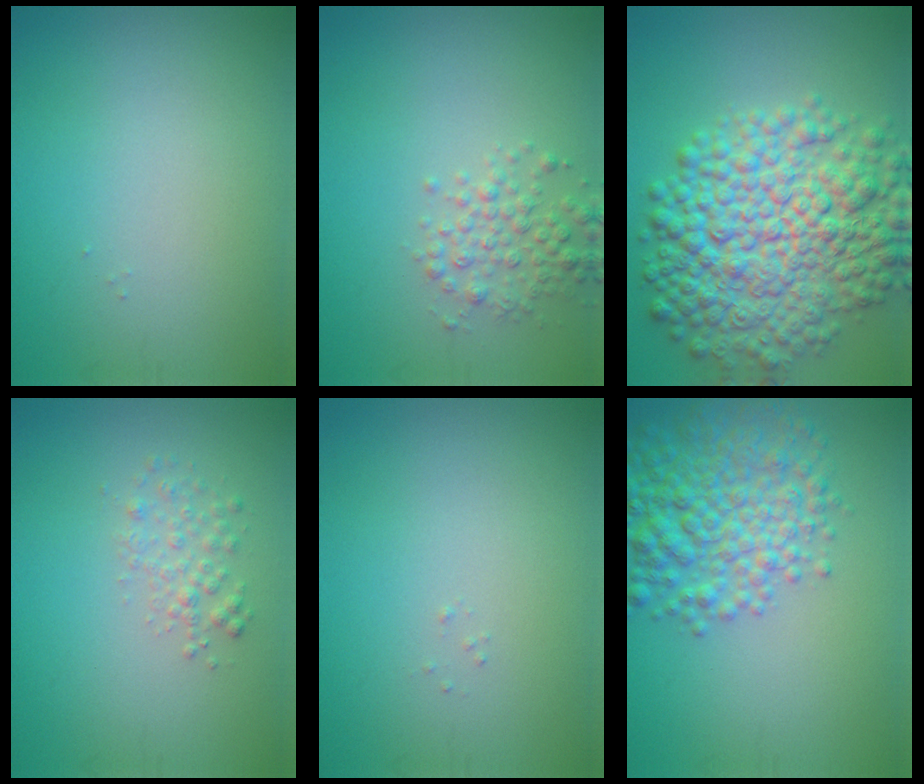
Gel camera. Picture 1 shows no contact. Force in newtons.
{"total": 2.7, "press": 2.7, "slide": 0.1}
{"total": 11.5, "press": 11.5, "slide": 0.2}
{"total": 1.7, "press": 1.7, "slide": 0.1}
{"total": 0.0}
{"total": 7.0, "press": 7.0, "slide": 0.2}